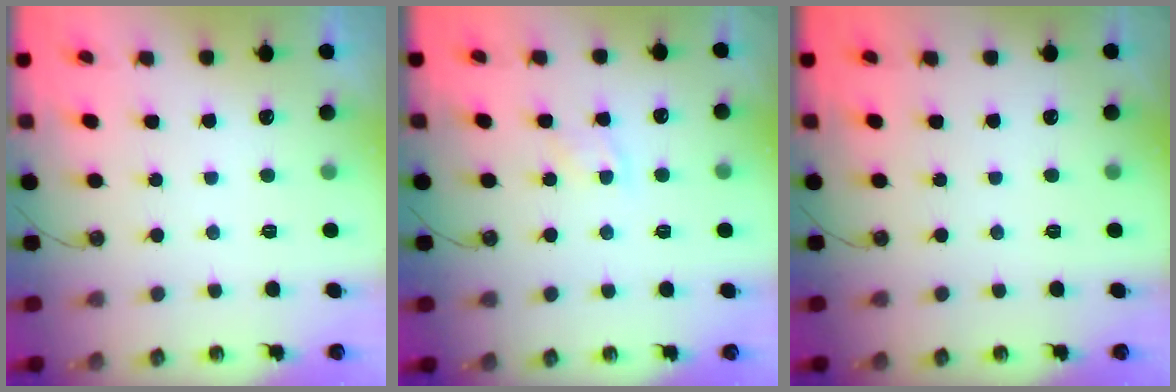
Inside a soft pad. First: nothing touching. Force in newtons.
{"total": 6.0, "press": 6.0, "slide": 0.7}
{"total": 0.0}